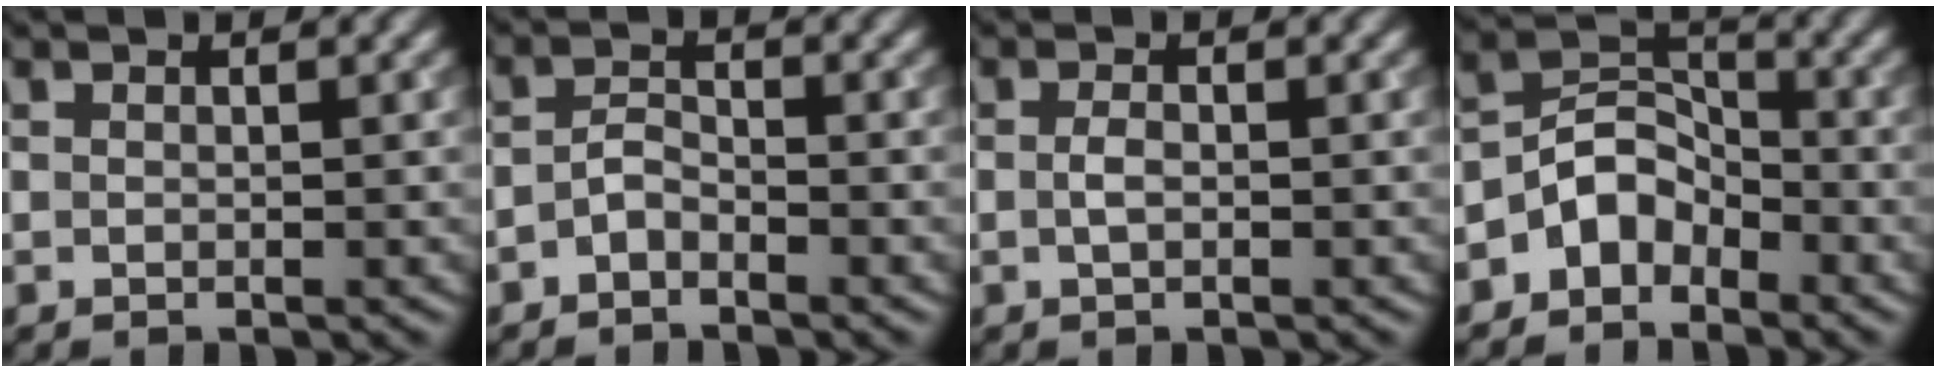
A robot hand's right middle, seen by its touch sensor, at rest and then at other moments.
{"total": 1.5, "force": [-1.0, 0.7, 0.9], "torque": [-0.021, 0.006, -0.023]}
{"total": 1.1, "force": [-0.2, 0.5, 1.0], "torque": [-0.023, -0.001, -0.005]}
{"total": 3.8, "force": [-2.5, 2.4, 1.5], "torque": [-0.022, 0.012, -0.053]}